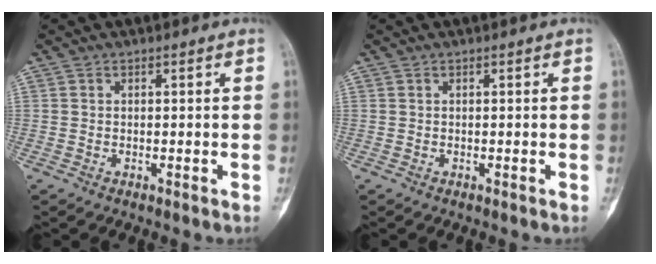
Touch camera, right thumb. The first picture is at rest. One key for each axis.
{"total": 0.0}